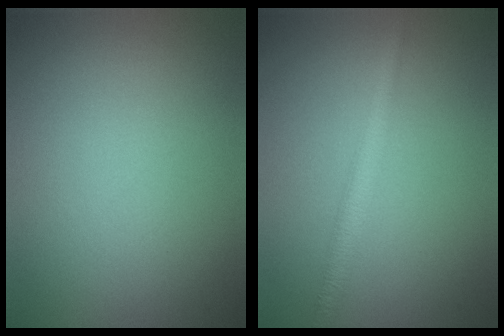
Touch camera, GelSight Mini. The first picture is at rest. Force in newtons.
{"total": 2.5, "press": 2.5, "slide": 0.1}